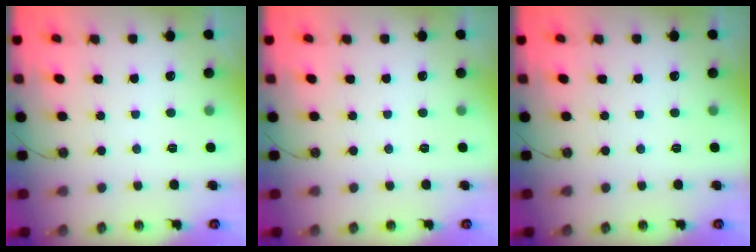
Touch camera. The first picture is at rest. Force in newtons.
{"total": 0.0}
{"total": 0.0}